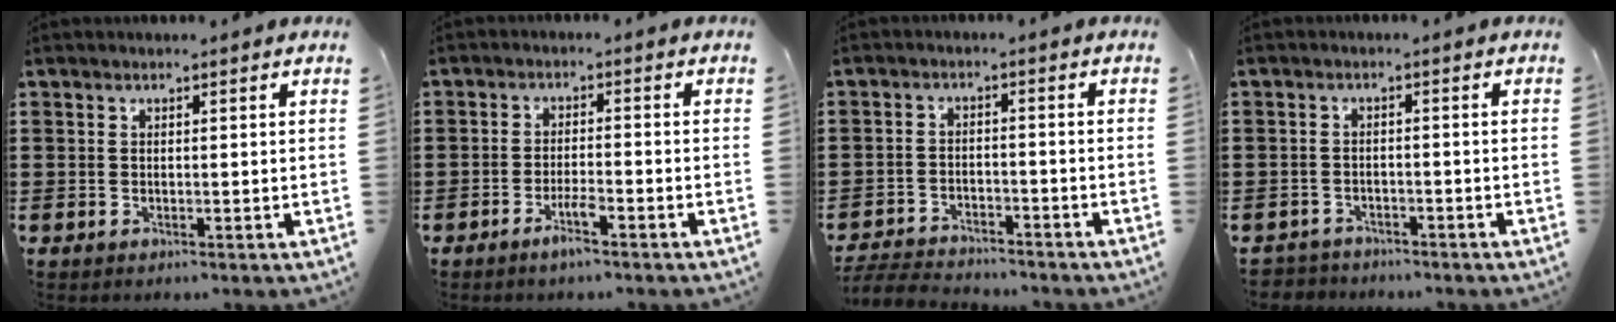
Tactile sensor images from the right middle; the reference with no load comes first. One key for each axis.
{"total": 3.3, "fx": -2.2, "fy": 0.3, "fz": 2.4, "tx": -0.048, "ty": -0.001, "tz": -0.041}
{"total": 4.3, "fx": -4.3, "fy": 0.7, "fz": 0.2, "tx": -0.013, "ty": 0.001, "tz": -0.092}
{"total": 2.6, "fx": -2.4, "fy": 0.6, "fz": -0.4, "tx": 0.000, "ty": -0.002, "tz": -0.056}